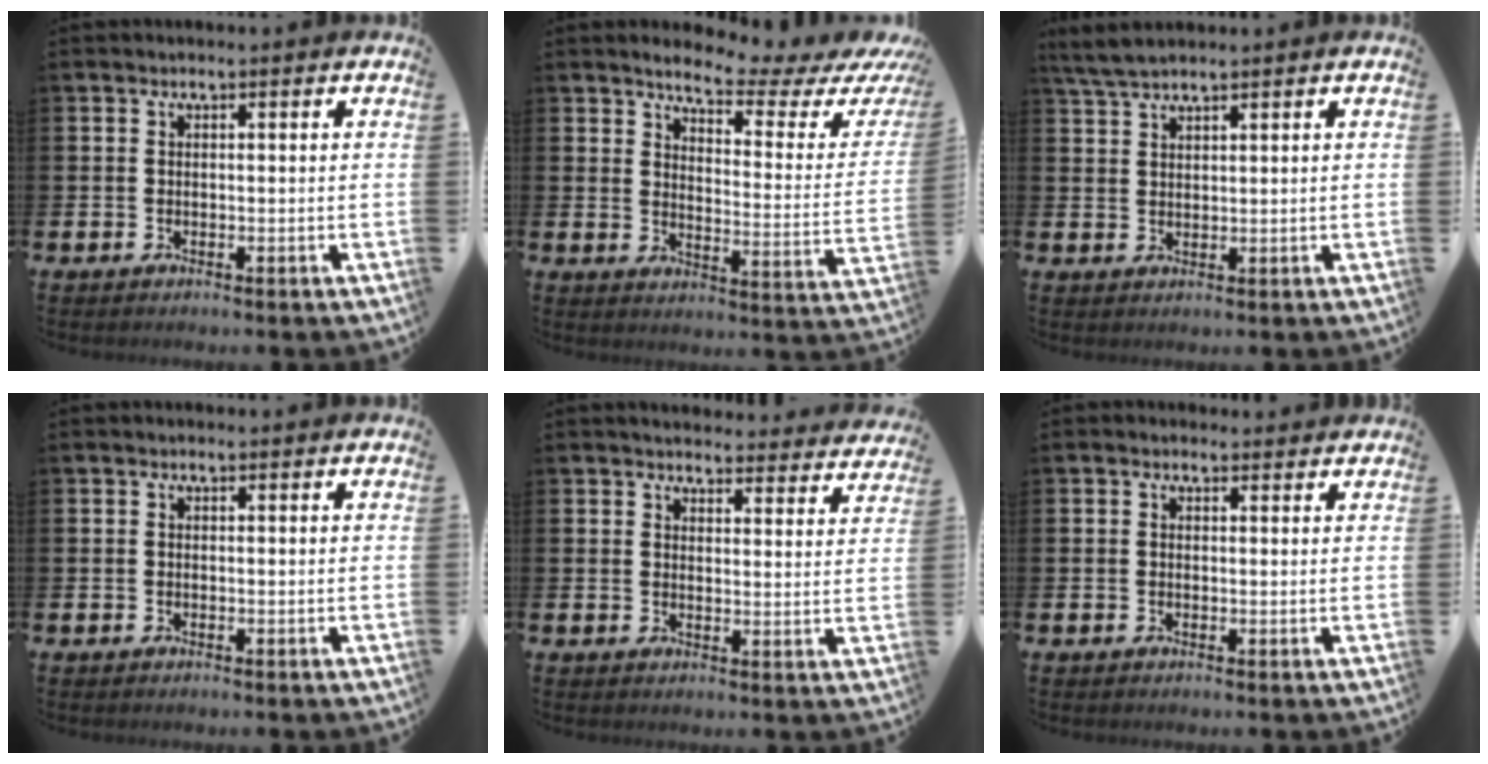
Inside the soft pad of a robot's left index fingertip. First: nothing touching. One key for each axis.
{"total": 5.2, "fx": 4.6, "fy": 0.7, "fz": 2.2, "tx": -0.053, "ty": -0.038, "tz": 0.069}
{"total": 3.5, "fx": 3.2, "fy": 0.5, "fz": 1.3, "tx": -0.038, "ty": -0.002, "tz": 0.060}
{"total": 0.0}
{"total": 4.1, "fx": 4.1, "fy": 0.7, "fz": 0.1, "tx": -0.004, "ty": -0.031, "tz": 0.070}
{"total": 0.9, "fx": 0.7, "fy": 0.5, "fz": 0.1, "tx": 0.004, "ty": 0.004, "tz": 0.010}